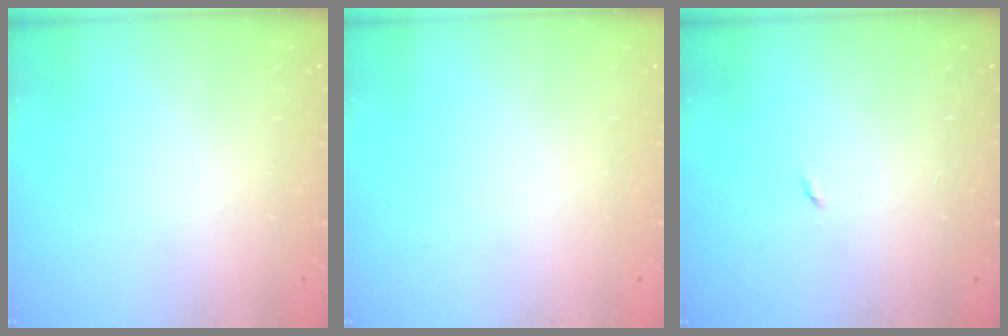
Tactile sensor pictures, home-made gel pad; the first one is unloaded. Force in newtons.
{"total": 0.0}
{"total": 2.8, "press": 2.8, "slide": 0.4}